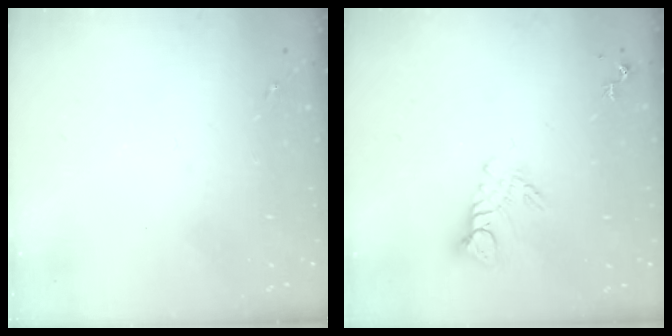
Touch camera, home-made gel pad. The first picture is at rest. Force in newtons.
{"total": 7.6, "press": 7.6, "slide": 0.7}